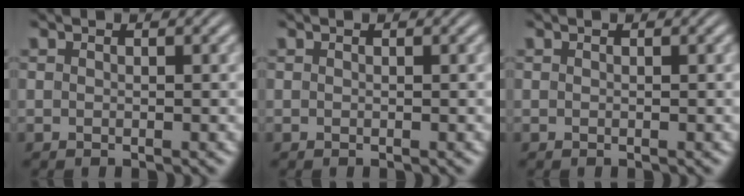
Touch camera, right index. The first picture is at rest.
{"total": 0.0}
{"total": 0.0}